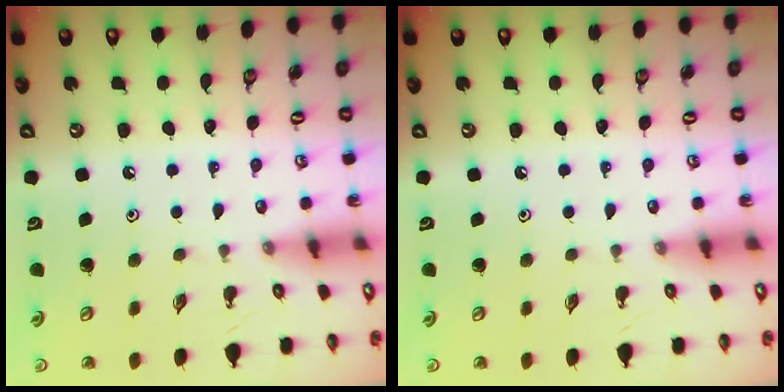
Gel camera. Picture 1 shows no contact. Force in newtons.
{"total": 0.0}